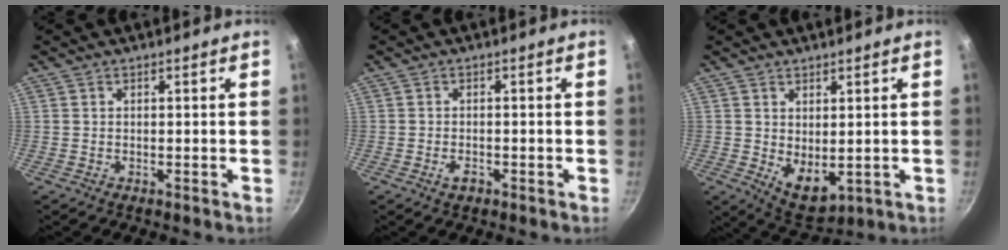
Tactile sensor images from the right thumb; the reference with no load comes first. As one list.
[{"total": 2.1, "force": [-1.1, 1.3, 1.4], "torque": [-0.021, 0.009, -0.019]}, {"total": 6.6, "force": [0.8, 4.0, 5.2], "torque": [-0.064, -0.022, 0.031]}]